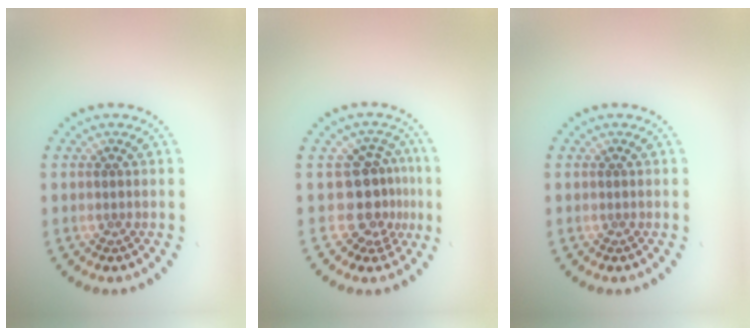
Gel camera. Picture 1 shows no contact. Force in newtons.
{"total": 3.7, "press": 2.7, "slide": 2.5}
{"total": 0.0}